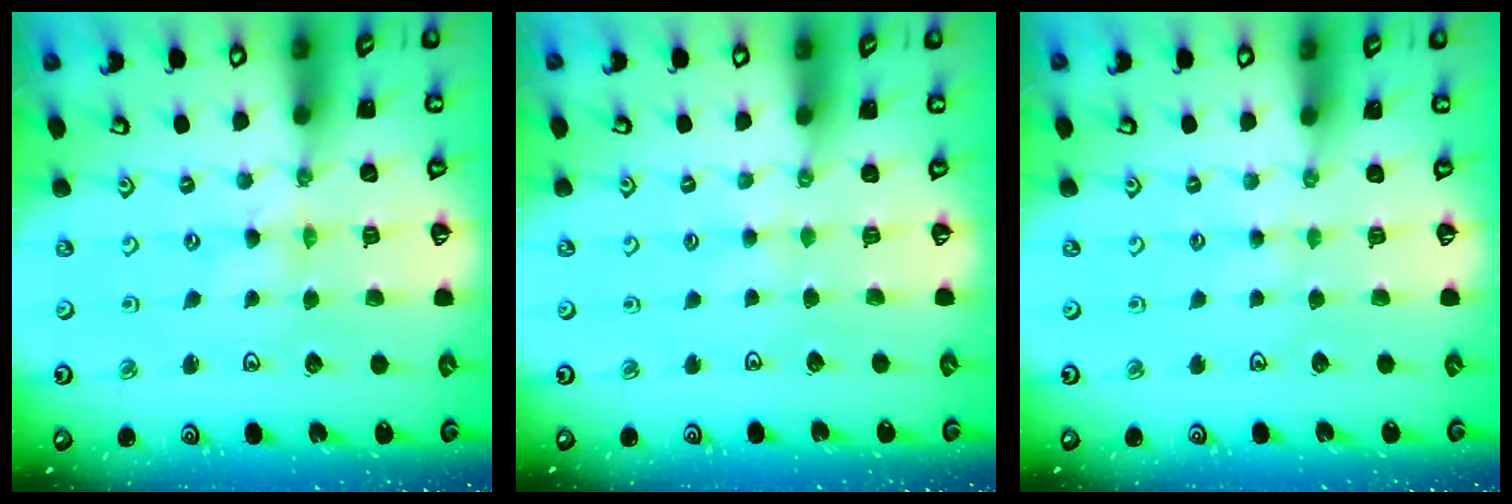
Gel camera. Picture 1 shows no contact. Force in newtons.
{"total": 1.8, "press": 1.7, "slide": 0.3}
{"total": 2.3, "press": 2.3, "slide": 0.3}